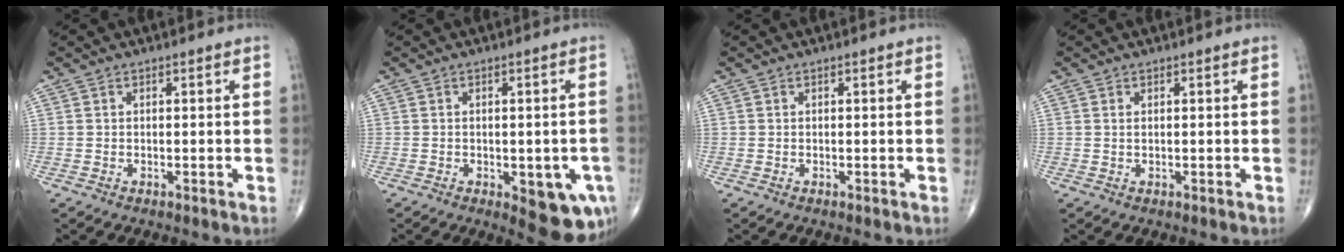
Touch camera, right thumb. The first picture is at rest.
{"total": 9.6, "force": [-3.2, 4.1, 8.1], "torque": [-0.073, -0.002, -0.028]}
{"total": 0.0}
{"total": 0.5, "force": [0.2, 0.2, 0.4], "torque": [-0.011, 0.002, 0.005]}